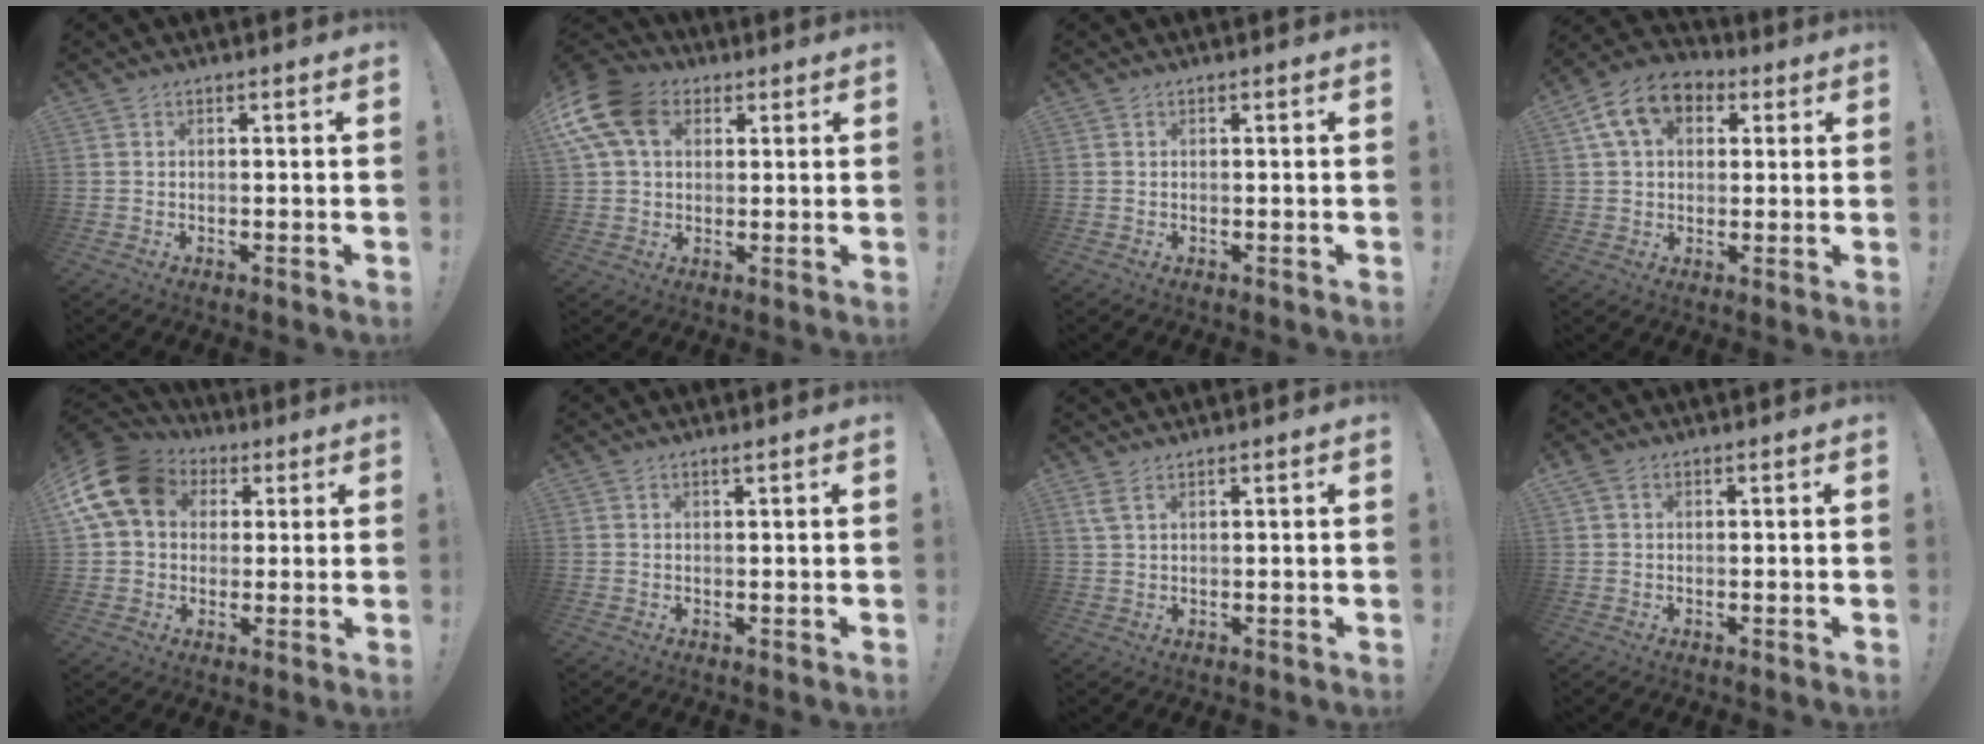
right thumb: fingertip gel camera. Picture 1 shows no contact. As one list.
[{"total": 15.0, "force": [5.2, 10.4, 9.4], "torque": [-0.188, -0.012, 0.098]}, {"total": 0.0}, {"total": 12.3, "force": [4.7, 8.6, 7.4], "torque": [-0.125, 0.000, 0.092]}, {"total": 15.7, "force": [5.0, 11.7, 9.1], "torque": [-0.168, -0.014, 0.096]}, {"total": 1.0, "force": [0.8, -0.1, 0.6], "torque": [-0.008, -0.001, 0.013]}, {"total": 3.1, "force": [1.9, 0.9, 2.2], "torque": [-0.046, 0.000, 0.036]}, {"total": 1.2, "force": [0.7, 0.8, 0.7], "torque": [-0.011, 0.000, 0.012]}]